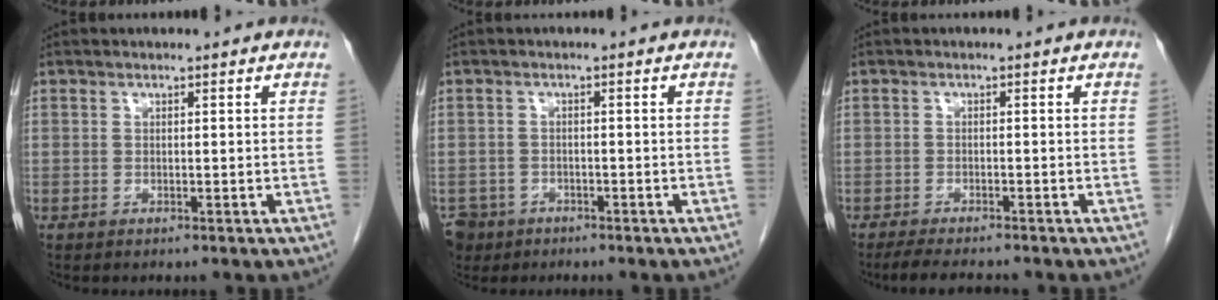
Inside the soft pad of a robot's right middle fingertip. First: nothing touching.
{"total": 4.9, "force": [-3.3, 3.6, 0.4], "torque": [-0.012, 0.003, -0.055]}
{"total": 5.2, "force": [-4.6, 0.6, 2.4], "torque": [-0.042, -0.016, -0.072]}